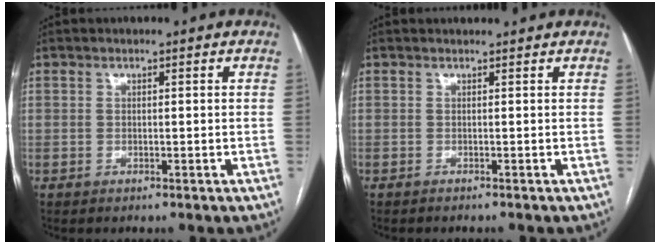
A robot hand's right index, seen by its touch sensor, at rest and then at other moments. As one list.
[{"total": 1.3, "force": [0.7, 0.5, 1.0], "torque": [-0.030, 0.021, 0.005]}]